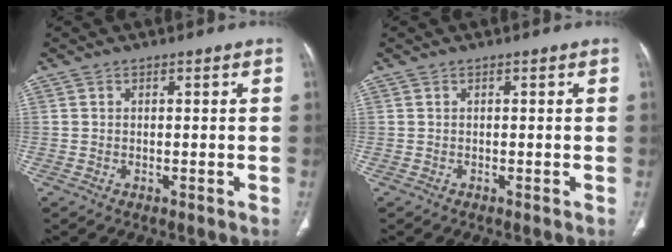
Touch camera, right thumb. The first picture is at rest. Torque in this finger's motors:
{"motor_torque": [0.00, 0.00, 0.00, 0.00, 0.00]}